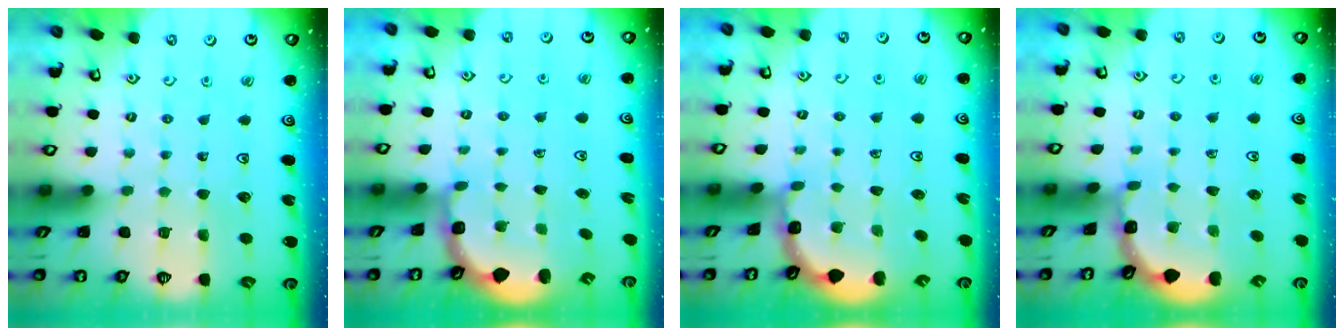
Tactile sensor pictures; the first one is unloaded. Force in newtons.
{"total": 2.7, "press": 2.0, "slide": 1.7}
{"total": 2.1, "press": 2.1, "slide": 0.1}
{"total": 1.7, "press": 1.7, "slide": 0.1}